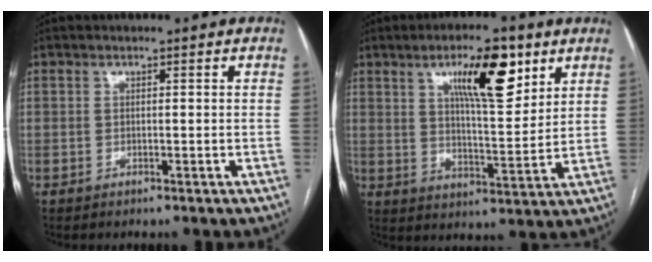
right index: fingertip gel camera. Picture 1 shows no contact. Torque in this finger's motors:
{"motor_torque": [1.11, 1.03, 0.29, 0.08]}